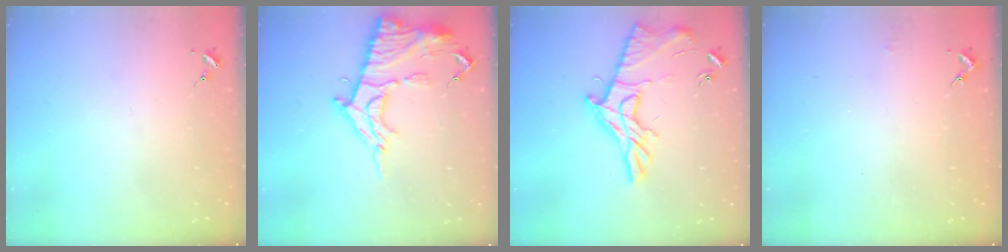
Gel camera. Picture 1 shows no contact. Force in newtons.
{"total": 16.6, "press": 16.5, "slide": 1.5}
{"total": 15.3, "press": 15.3, "slide": 0.6}
{"total": 1.4, "press": 1.4, "slide": 0.1}